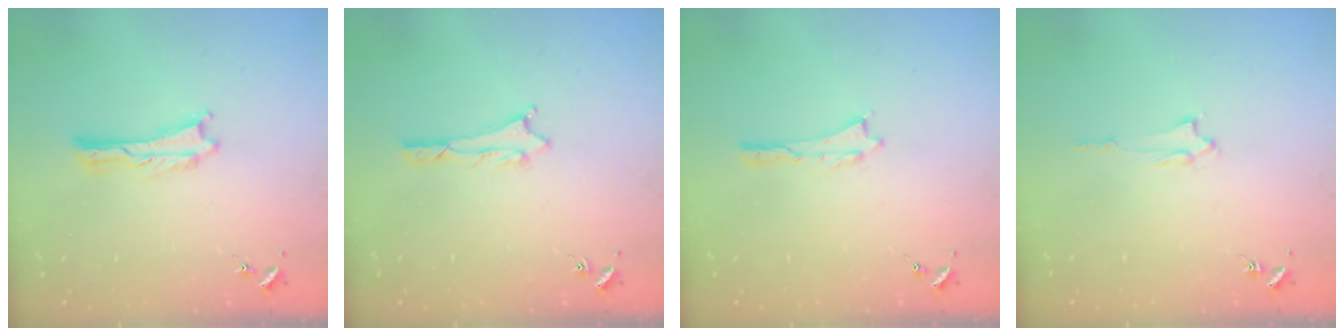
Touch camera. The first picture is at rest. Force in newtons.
{"total": 0.9, "press": 0.8, "slide": 0.1}
{"total": 0.0}
{"total": 1.3, "press": 1.3, "slide": 0.2}